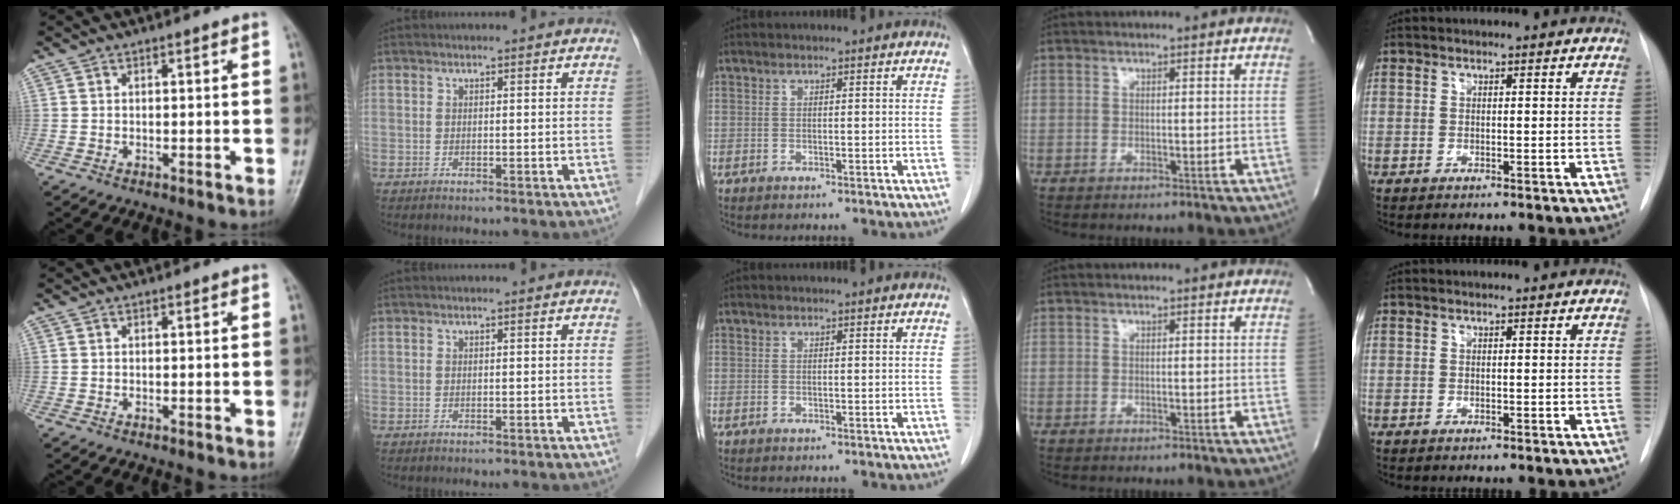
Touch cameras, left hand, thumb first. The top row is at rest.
{}